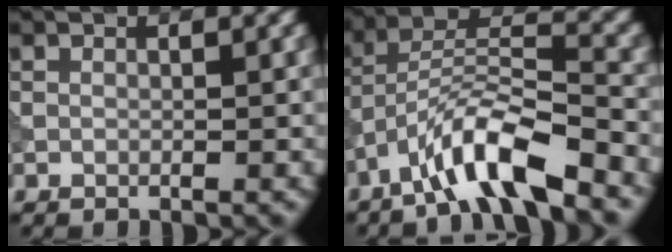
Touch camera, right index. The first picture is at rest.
{"total": 8.2, "force": [-5.4, 1.8, 5.9], "torque": [-0.104, 0.012, -0.102]}